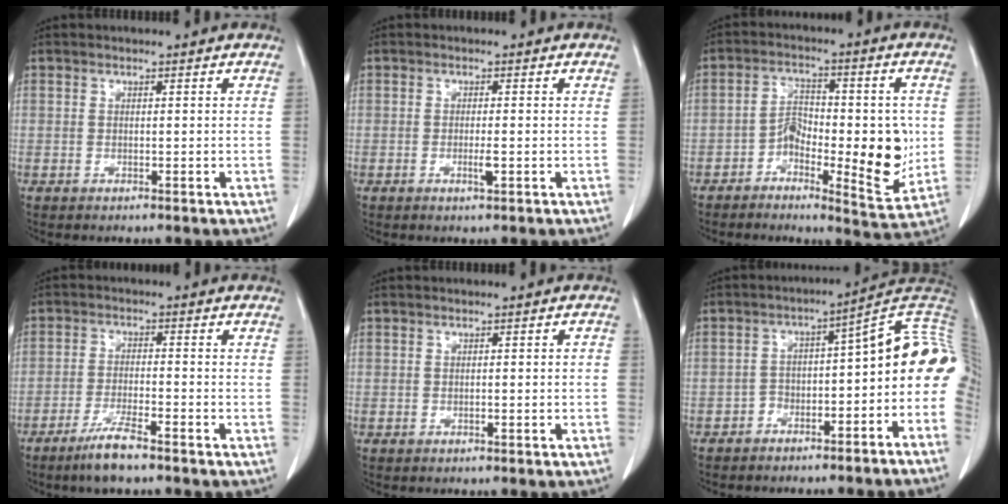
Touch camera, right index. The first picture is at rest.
{"total": 1.7, "force": [-0.6, 0.1, 1.6], "torque": [-0.030, -0.004, -0.011]}
{"total": 11.5, "force": [-2.3, 4.5, 10.4], "torque": [-0.146, 0.004, -0.034]}
{"total": 5.6, "force": [-4.2, 0.3, 3.7], "torque": [-0.077, -0.011, -0.078]}
{"total": 1.0, "force": [-0.3, 0.3, 0.9], "torque": [-0.011, 0.006, -0.002]}
{"total": 16.0, "force": [-7.9, 6.8, 12.2], "torque": [-0.130, 0.073, -0.115]}